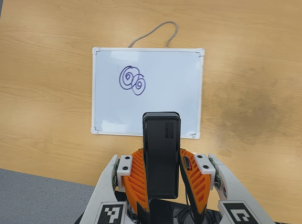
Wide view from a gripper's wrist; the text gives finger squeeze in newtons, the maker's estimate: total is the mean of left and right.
{"total": 4.0, "left": 2.5, "right": 5.4}